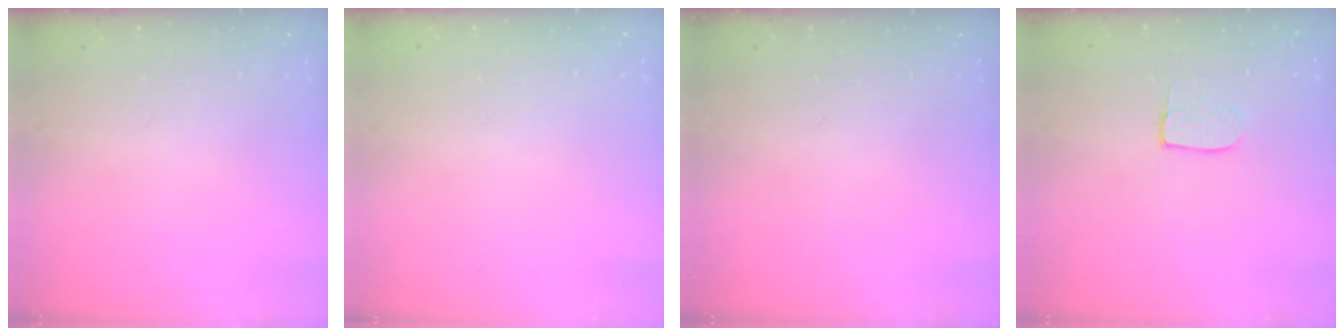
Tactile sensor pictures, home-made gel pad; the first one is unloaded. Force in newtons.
{"total": 0.0}
{"total": 0.0}
{"total": 5.4, "press": 5.4, "slide": 0.3}